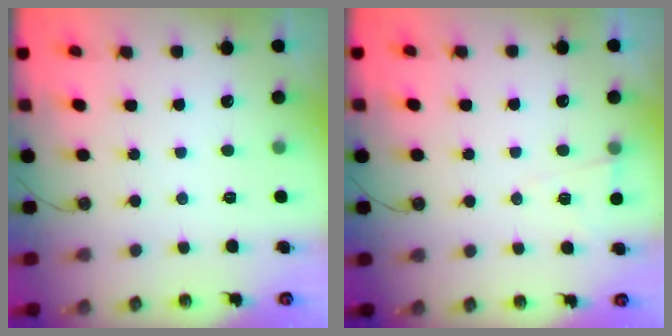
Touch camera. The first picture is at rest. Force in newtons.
{"total": 4.9, "press": 4.3, "slide": 2.3}